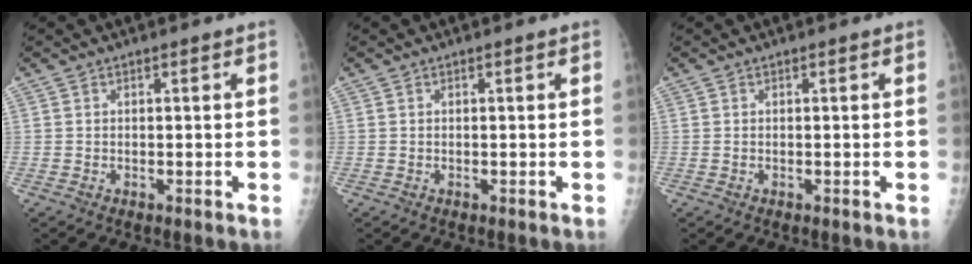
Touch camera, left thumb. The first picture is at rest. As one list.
[{"total": 0.0}, {"total": 0.0}]